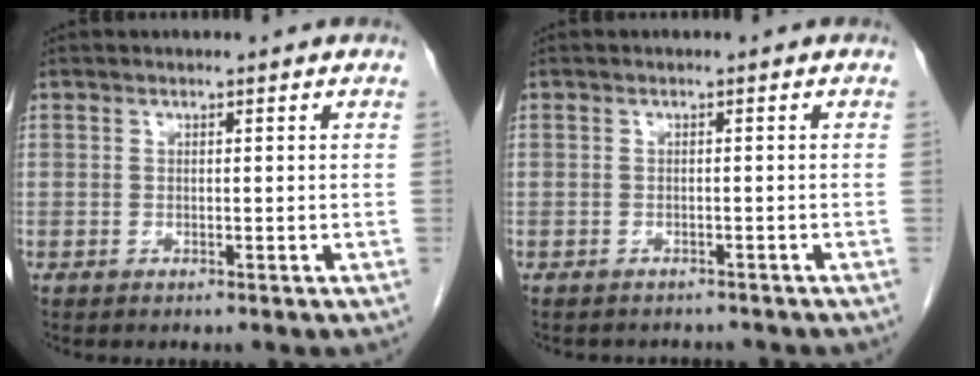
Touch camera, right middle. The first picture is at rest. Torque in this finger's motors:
{"motor_torque": [-0.51, -0.04, -0.11, -0.01]}